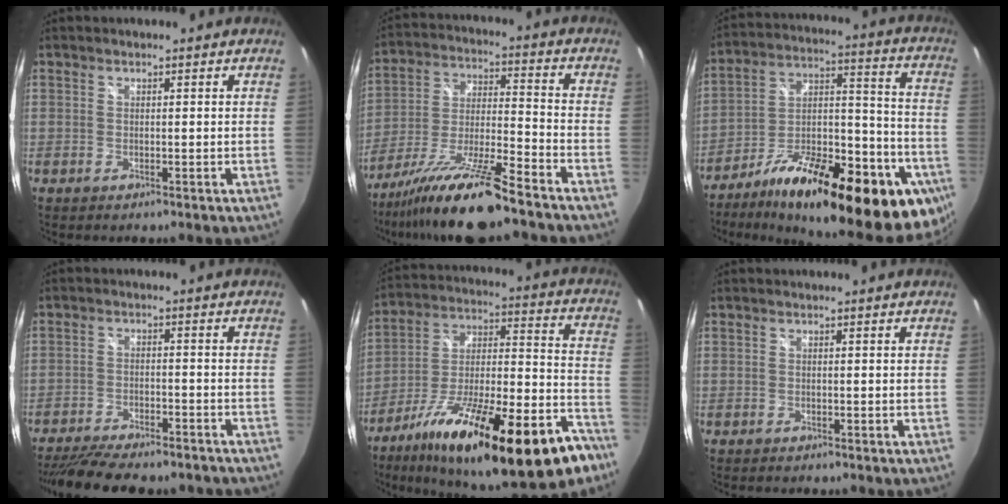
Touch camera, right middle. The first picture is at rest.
{"total": 16.8, "force": [-13.1, 0.8, 10.4], "torque": [-0.207, -0.030, -0.235]}
{"total": 31.6, "force": [-18.5, 10.6, 23.3], "torque": [-0.319, 0.007, -0.271]}
{"total": 16.9, "force": [-14.3, 4.3, 7.9], "torque": [-0.160, -0.031, -0.208]}
{"total": 32.1, "force": [-19.7, 8.9, 23.8], "torque": [-0.363, -0.027, -0.297]}
{"total": 0.5, "force": [-0.5, 0.1, 0.0], "torque": [-0.001, -0.002, -0.010]}